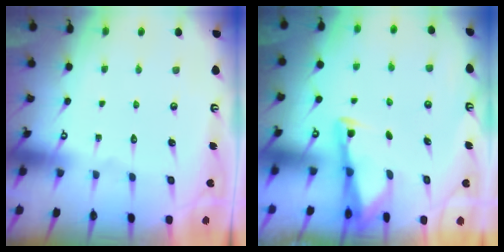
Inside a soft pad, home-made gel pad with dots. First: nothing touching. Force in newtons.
{"total": 2.9, "press": 2.9, "slide": 0.2}